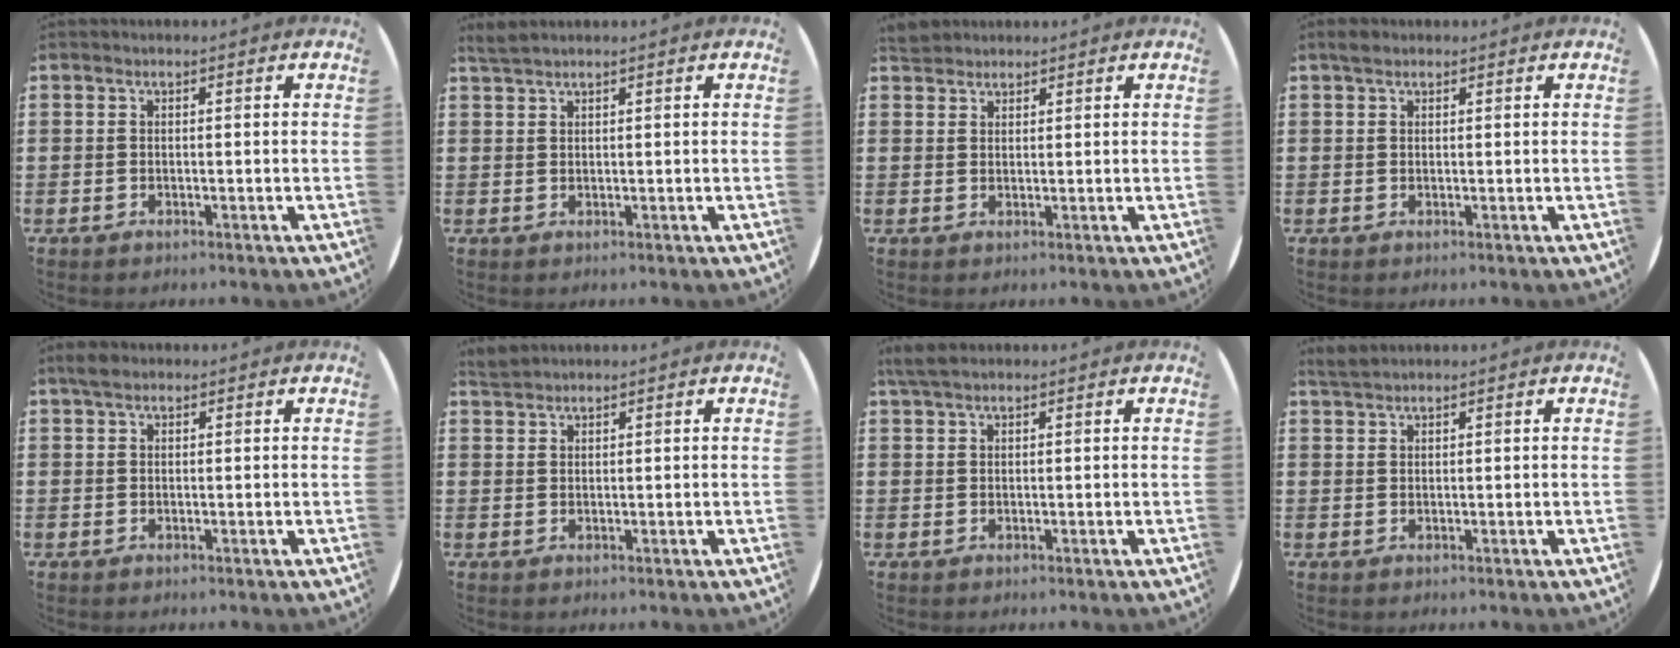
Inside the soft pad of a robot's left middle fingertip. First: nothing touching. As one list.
[{"total": 1.3, "force": [1.2, -0.2, 0.3], "torque": [-0.007, 0.001, 0.023]}, {"total": 2.1, "force": [2.0, 0.6, 0.2], "torque": [0.000, 0.003, 0.038]}, {"total": 1.1, "force": [0.9, 0.6, 0.3], "torque": [0.001, 0.003, 0.015]}, {"total": 1.6, "force": [1.2, 0.7, 0.7], "torque": [-0.008, 0.003, 0.020]}, {"total": 1.6, "force": [1.6, 0.2, 0.1], "torque": [-0.005, 0.003, 0.032]}, {"total": 2.2, "force": [1.7, 0.6, 1.2], "torque": [-0.028, 0.005, 0.031]}, {"total": 1.6, "force": [1.5, 0.2, 0.4], "torque": [-0.011, 0.003, 0.030]}]